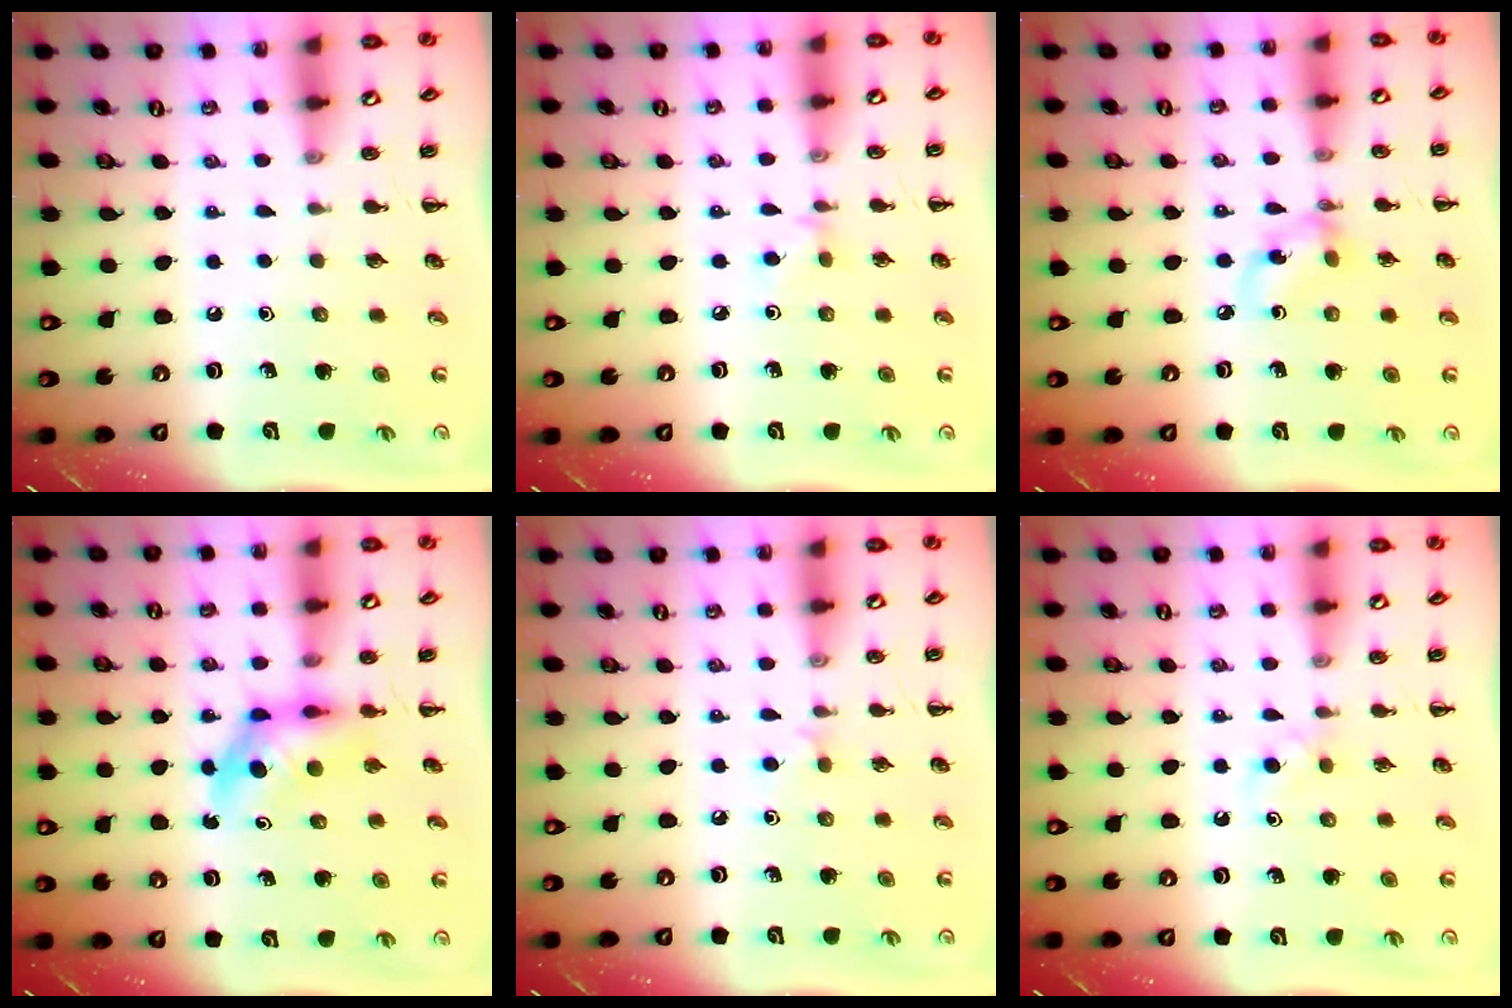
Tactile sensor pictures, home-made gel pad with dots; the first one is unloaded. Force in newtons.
{"total": 2.8, "press": 2.5, "slide": 1.1}
{"total": 5.6, "press": 5.6, "slide": 0.5}
{"total": 5.6, "press": 5.5, "slide": 1.3}
{"total": 3.4, "press": 3.1, "slide": 1.4}
{"total": 3.6, "press": 3.4, "slide": 1.2}